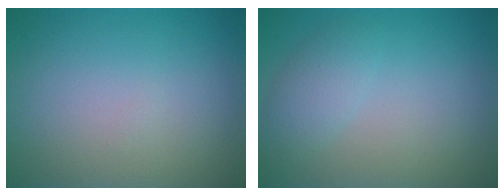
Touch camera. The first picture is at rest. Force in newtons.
{"total": 2.1, "press": 2.1, "slide": 0.0}